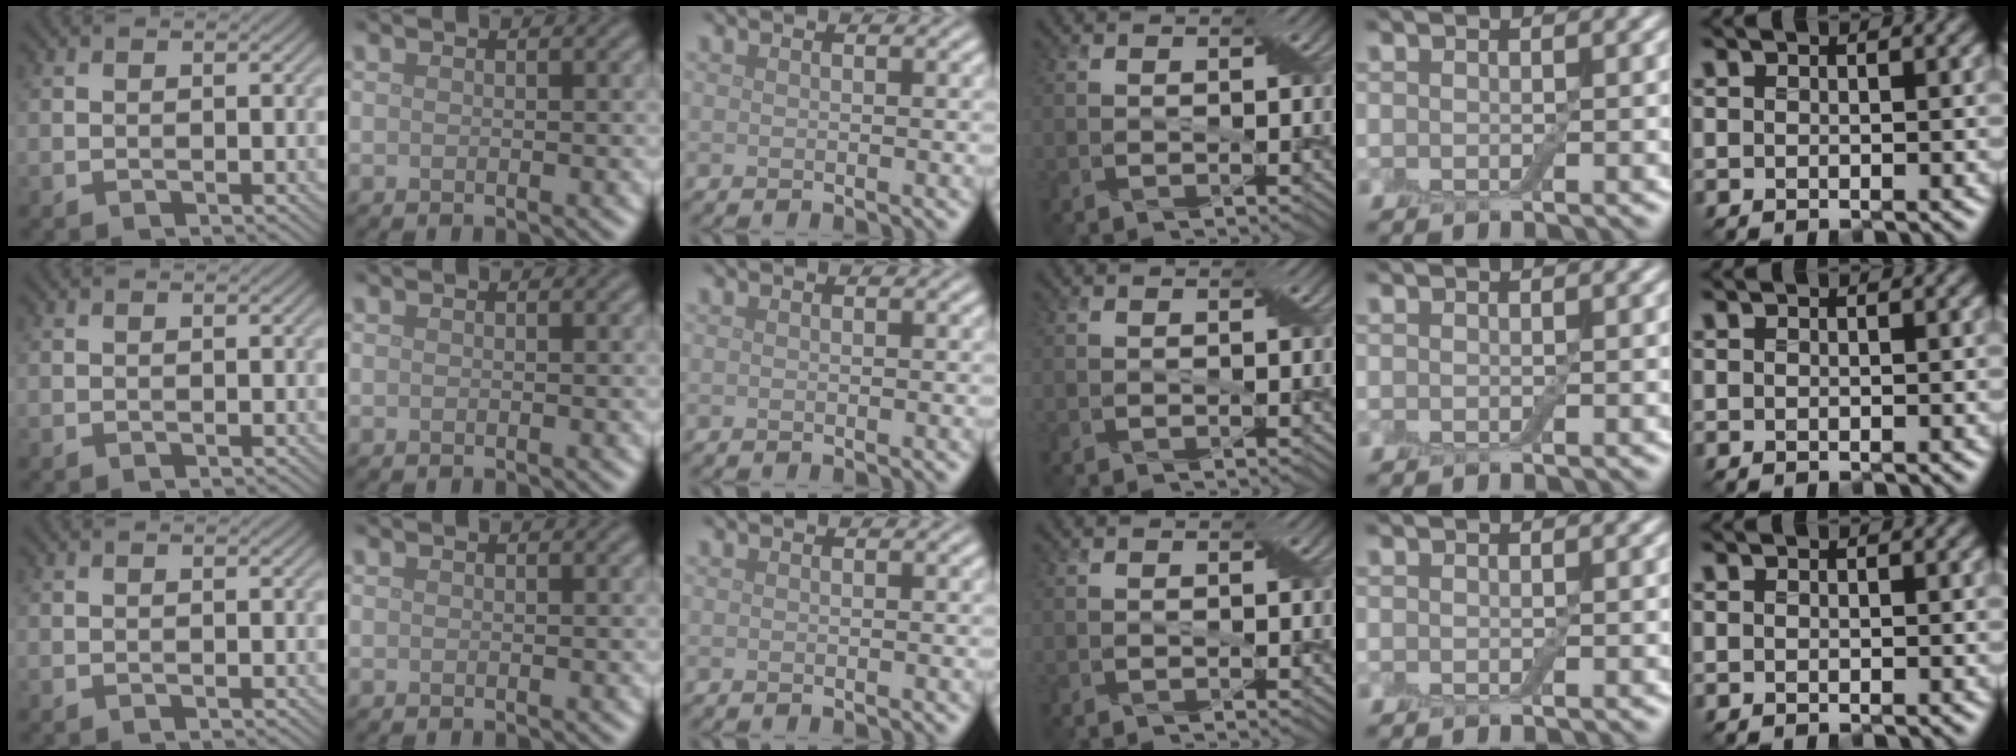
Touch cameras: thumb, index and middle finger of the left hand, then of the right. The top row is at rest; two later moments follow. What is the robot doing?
{"motion": "extract", "object": "drawer"}